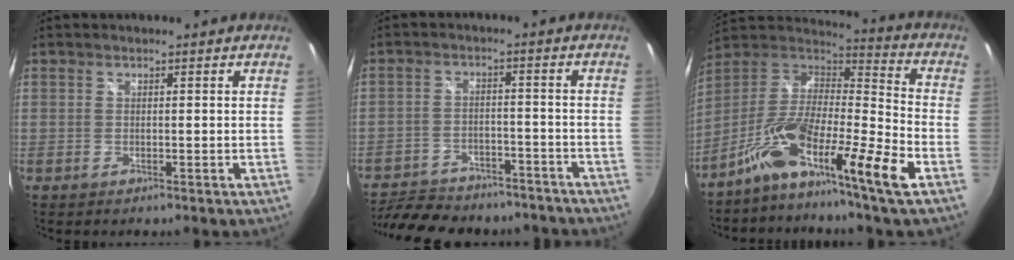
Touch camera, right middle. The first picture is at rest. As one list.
[{"total": 19.4, "force": [-16.3, 7.3, 7.6], "torque": [-0.167, 0.001, -0.220]}, {"total": 16.0, "force": [-9.0, 0.8, 13.2], "torque": [-0.243, -0.015, -0.180]}]